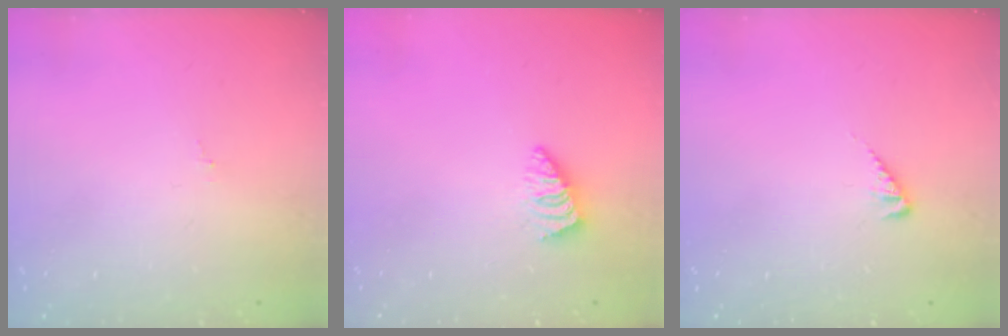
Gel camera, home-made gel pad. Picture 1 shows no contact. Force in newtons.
{"total": 1.1, "press": 1.1, "slide": 0.2}
{"total": 3.9, "press": 3.9, "slide": 0.5}